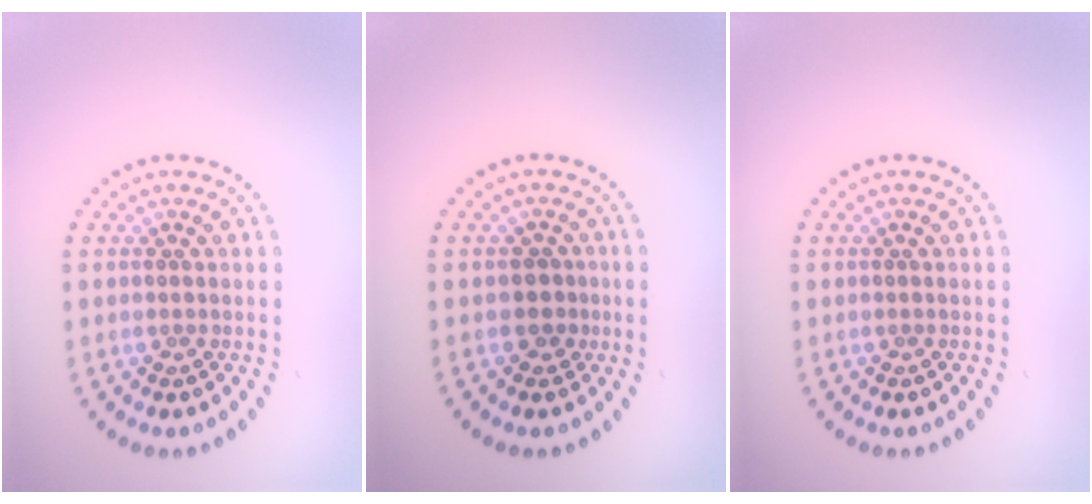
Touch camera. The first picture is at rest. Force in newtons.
{"total": 1.6, "press": 1.3, "slide": 1.0}
{"total": 0.0}